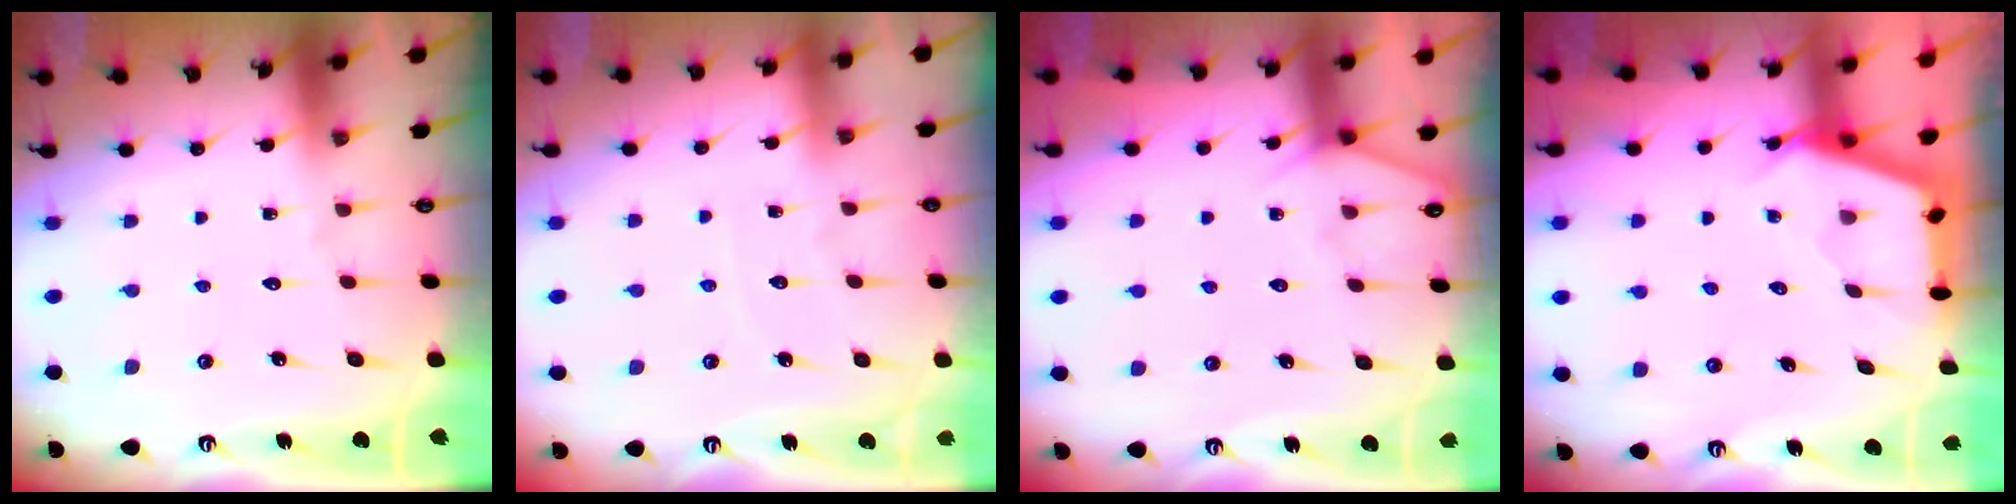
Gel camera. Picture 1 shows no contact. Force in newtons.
{"total": 2.3, "press": 2.2, "slide": 0.3}
{"total": 5.2, "press": 5.1, "slide": 0.6}
{"total": 3.0, "press": 3.0, "slide": 0.4}